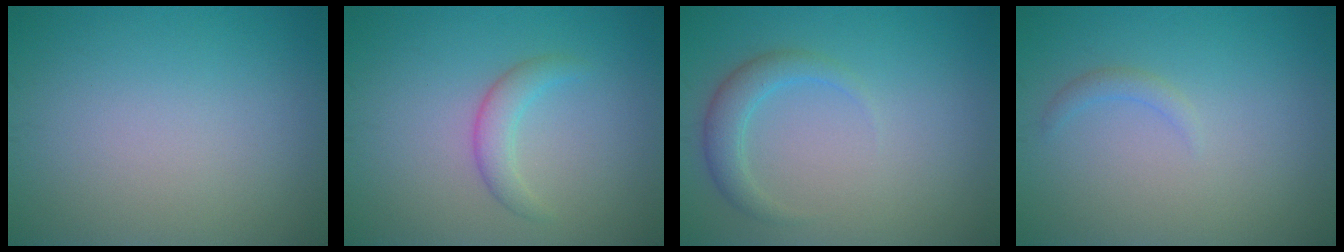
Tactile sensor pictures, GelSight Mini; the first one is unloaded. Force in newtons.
{"total": 2.1, "press": 2.1, "slide": 0.2}
{"total": 2.4, "press": 2.4, "slide": 0.1}
{"total": 1.0, "press": 1.0, "slide": 0.2}